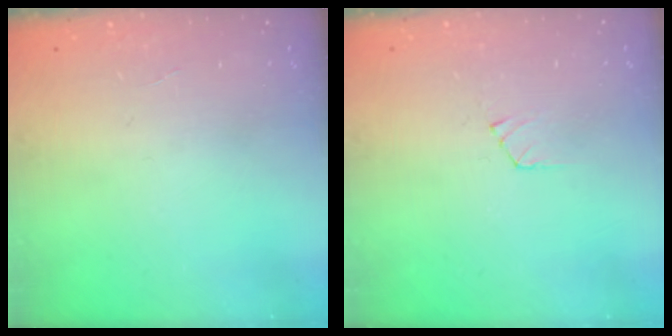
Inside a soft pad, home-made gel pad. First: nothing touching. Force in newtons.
{"total": 3.1, "press": 3.1, "slide": 0.3}